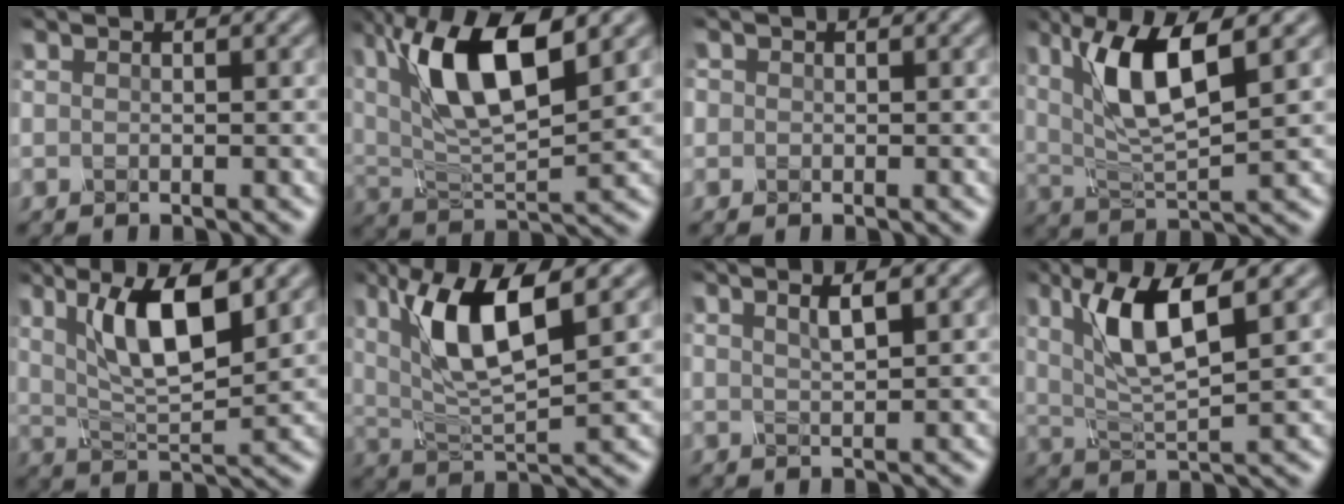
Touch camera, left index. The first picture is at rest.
{"total": 10.7, "force": [4.0, 4.0, 9.1], "torque": [-0.168, 0.002, 0.070]}
{"total": 0.9, "force": [0.2, 0.9, 0.1], "torque": [0.004, 0.000, -0.003]}
{"total": 7.5, "force": [2.7, 2.0, 6.7], "torque": [-0.127, -0.002, 0.052]}
{"total": 8.7, "force": [3.3, 2.7, 7.6], "torque": [-0.125, -0.002, 0.058]}
{"total": 8.3, "force": [2.9, 2.4, 7.3], "torque": [-0.139, -0.006, 0.055]}
{"total": 2.5, "force": [1.4, 0.6, 1.9], "torque": [-0.023, 0.005, 0.023]}
{"total": 6.7, "force": [2.5, 1.6, 6.0], "torque": [-0.114, -0.002, 0.047]}